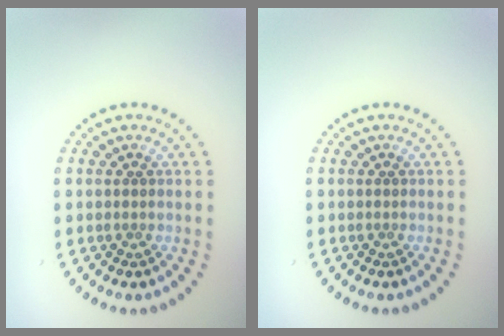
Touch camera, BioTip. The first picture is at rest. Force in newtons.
{"total": 0.0}